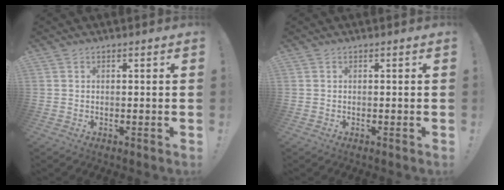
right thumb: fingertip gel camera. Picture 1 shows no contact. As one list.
[{"total": 0.0}]